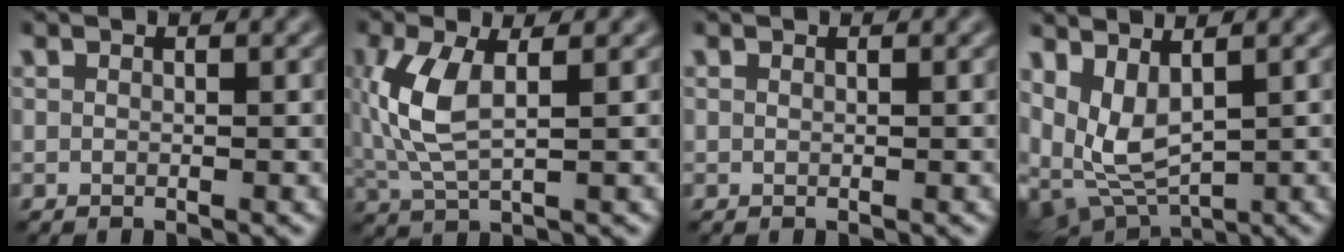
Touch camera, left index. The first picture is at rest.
{"total": 5.3, "force": [0.5, 2.2, 4.8], "torque": [-0.126, 0.003, 0.013]}
{"total": 0.0}
{"total": 5.0, "force": [0.6, 2.5, 4.3], "torque": [-0.110, -0.004, 0.019]}